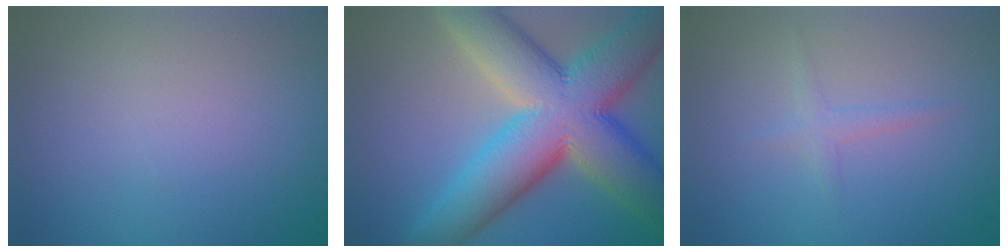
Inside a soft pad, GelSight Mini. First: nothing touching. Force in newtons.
{"total": 14.6, "press": 14.6, "slide": 0.5}
{"total": 1.2, "press": 1.2, "slide": 0.1}